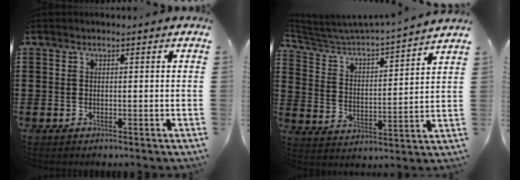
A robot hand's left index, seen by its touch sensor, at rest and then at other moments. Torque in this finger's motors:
{"motor_torque": [0.13, -0.12, -0.04, 0.01]}